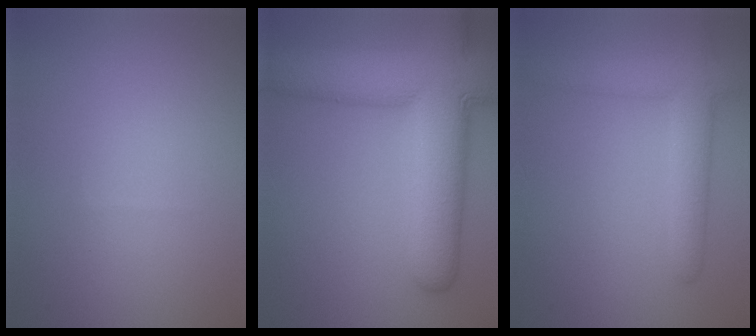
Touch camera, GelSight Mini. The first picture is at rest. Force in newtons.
{"total": 12.2, "press": 12.1, "slide": 0.9}
{"total": 4.3, "press": 4.3, "slide": 0.3}